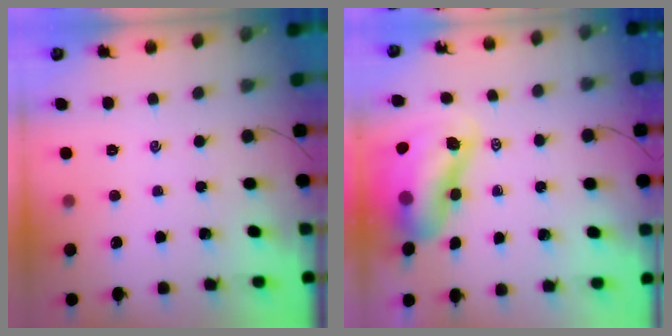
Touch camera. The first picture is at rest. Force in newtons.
{"total": 13.3, "press": 12.8, "slide": 3.7}